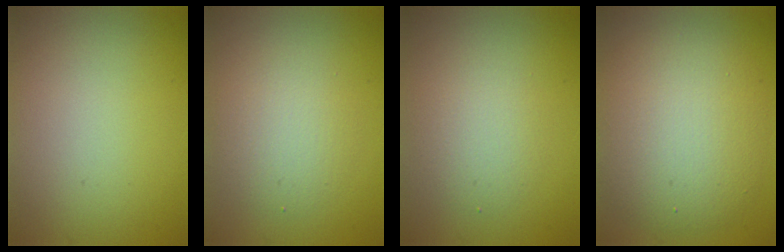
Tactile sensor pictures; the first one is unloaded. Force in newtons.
{"total": 3.2, "press": 3.2, "slide": 0.3}
{"total": 2.2, "press": 2.2, "slide": 0.2}
{"total": 7.5, "press": 7.5, "slide": 0.3}